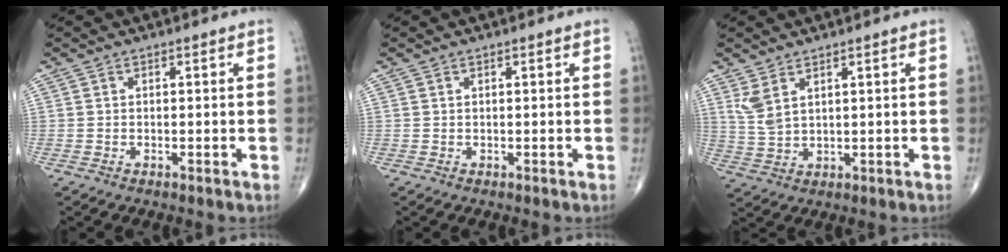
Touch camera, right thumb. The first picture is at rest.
{"total": 0.0}
{"total": 4.3, "force": [2.4, 1.8, 3.1], "torque": [-0.068, -0.010, 0.061]}